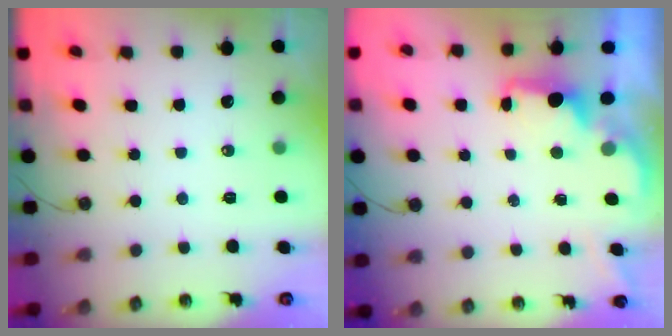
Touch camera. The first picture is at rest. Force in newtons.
{"total": 1.6, "press": 1.4, "slide": 0.8}